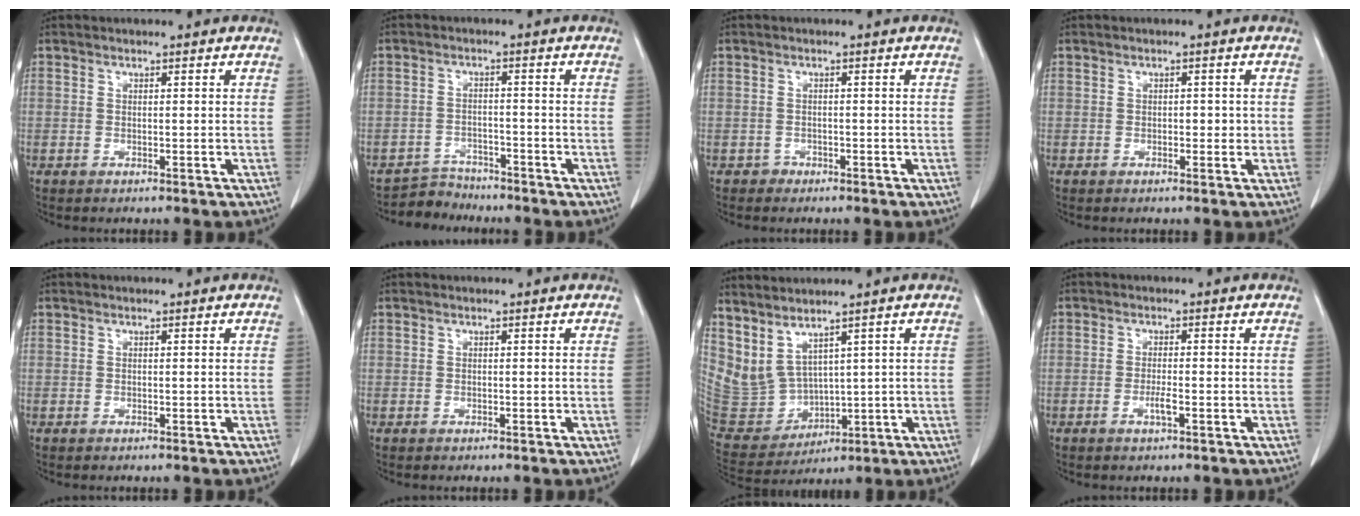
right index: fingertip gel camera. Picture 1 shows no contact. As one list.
[{"total": 3.7, "force": [-3.4, 0.9, -1.1], "torque": [0.022, -0.003, -0.058]}, {"total": 1.8, "force": [-1.4, 1.1, -0.4], "torque": [0.008, 0.006, -0.026]}, {"total": 1.8, "force": [-0.1, 1.1, 1.4], "torque": [-0.016, 0.003, -0.001]}, {"total": 0.0}, {"total": 0.0}, {"total": 9.8, "force": [6.5, 4.2, 5.9], "torque": [-0.134, -0.011, 0.165]}, {"total": 1.8, "force": [-0.7, 0.1, 1.7], "torque": [-0.032, -0.001, -0.012]}]